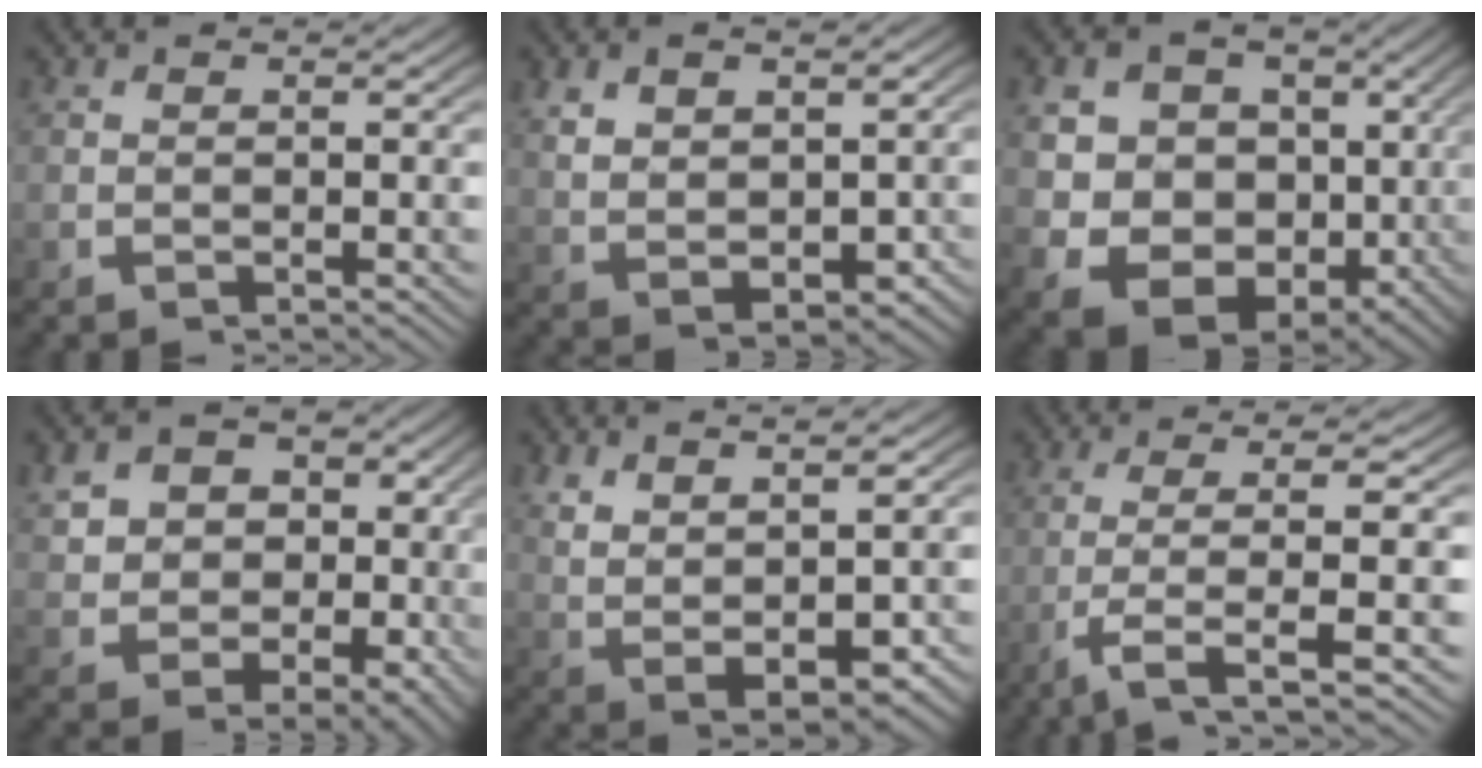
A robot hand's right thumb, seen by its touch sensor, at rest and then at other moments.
{"total": 4.4, "force": [0.8, 2.8, 3.3], "torque": [-0.062, -0.015, 0.033]}
{"total": 17.3, "force": [-1.7, 13.9, 10.2], "torque": [-0.213, -0.067, -0.017]}
{"total": 11.4, "force": [2.3, 8.9, 6.7], "torque": [-0.129, -0.022, 0.041]}
{"total": 7.3, "force": [1.0, 4.2, 5.9], "torque": [-0.132, -0.031, 0.047]}
{"total": 7.9, "force": [-1.9, 2.3, 7.3], "torque": [-0.164, -0.027, -0.009]}